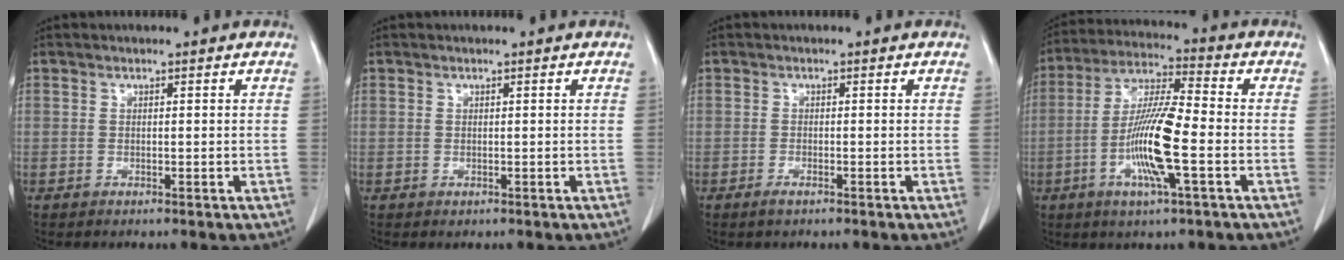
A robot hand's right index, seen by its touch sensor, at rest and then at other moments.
{"total": 0.5, "force": [0.0, 0.5, 0.0], "torque": [0.002, 0.004, -0.002]}
{"total": 0.7, "force": [-0.5, 0.2, 0.4], "torque": [-0.009, 0.000, -0.005]}
{"total": 12.6, "force": [-3.3, 0.9, 12.2], "torque": [-0.238, -0.006, -0.068]}